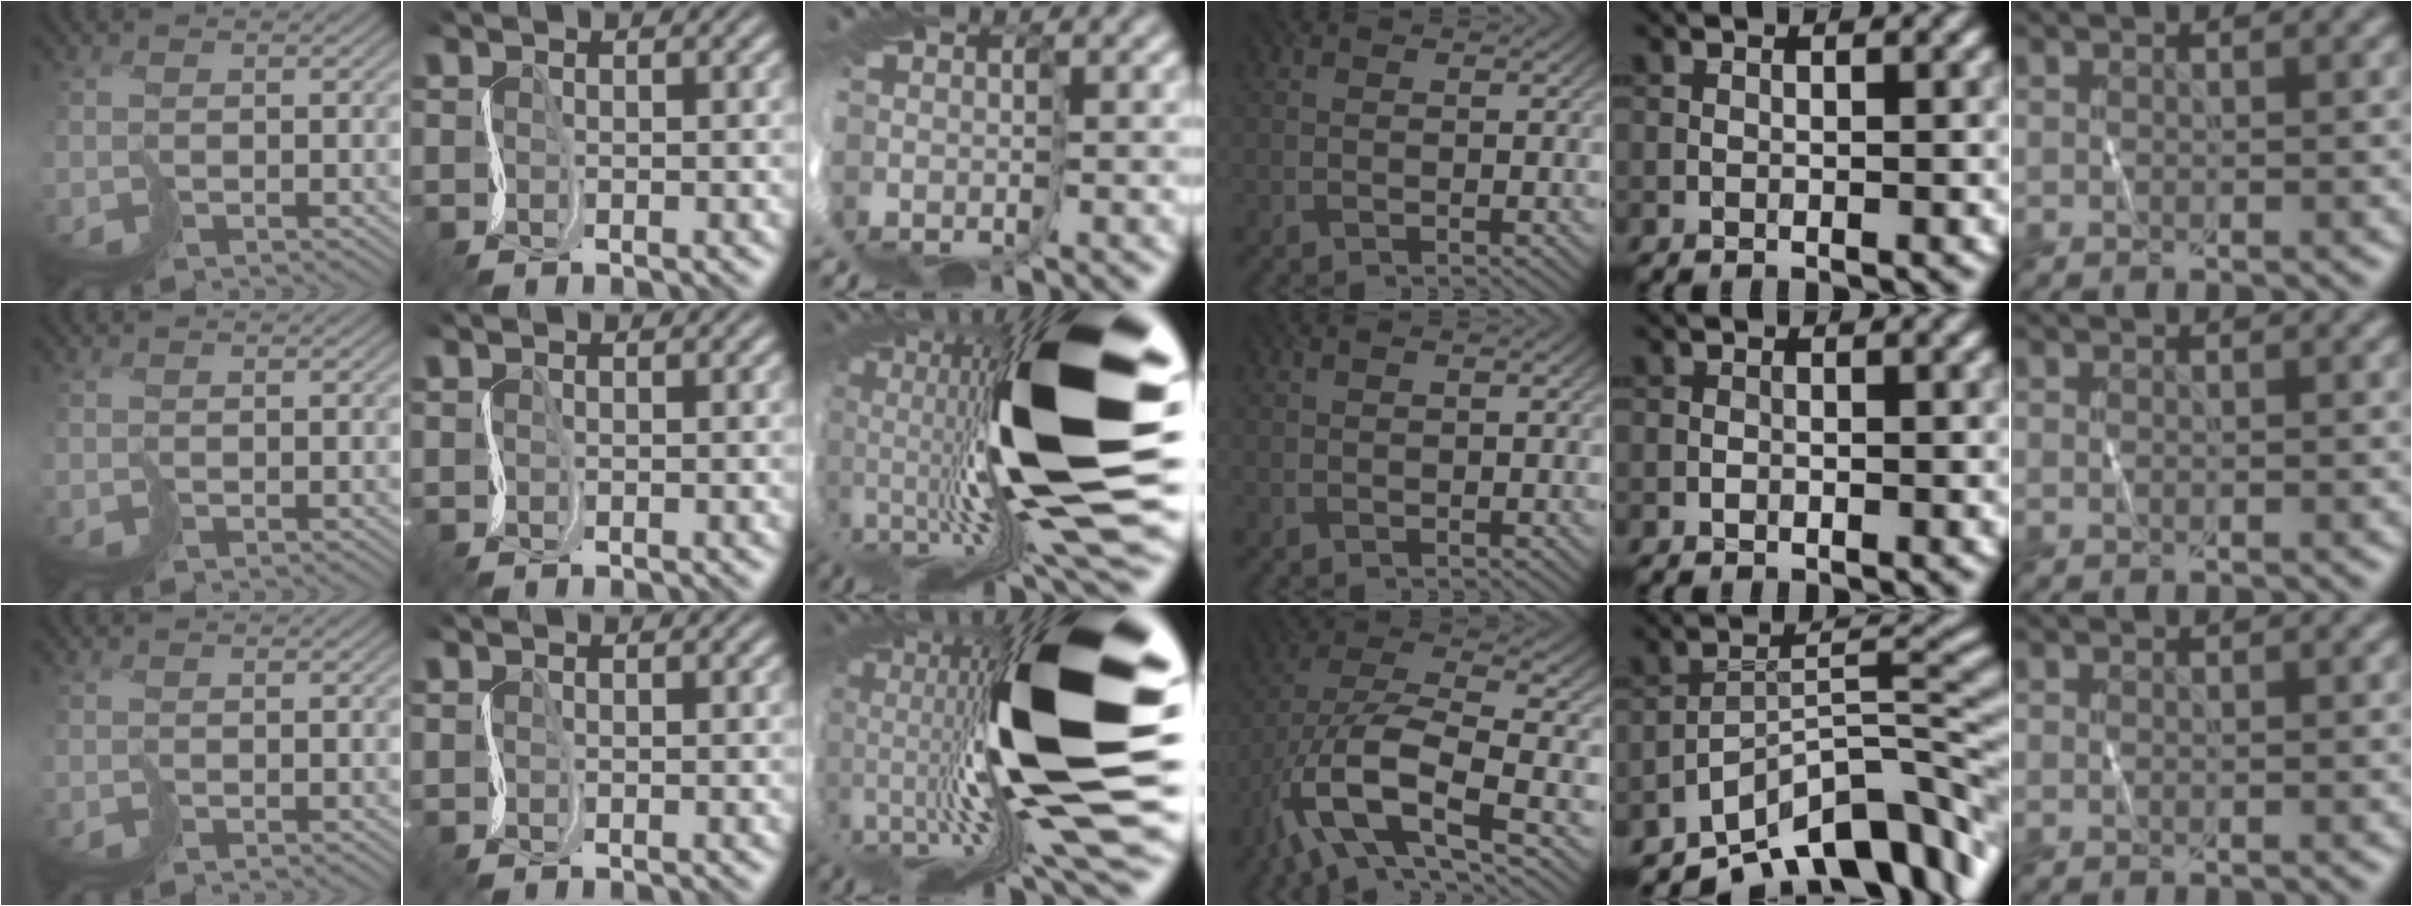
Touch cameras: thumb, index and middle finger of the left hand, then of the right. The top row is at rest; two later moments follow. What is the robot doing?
{"motion": "cut", "object": "tape"}